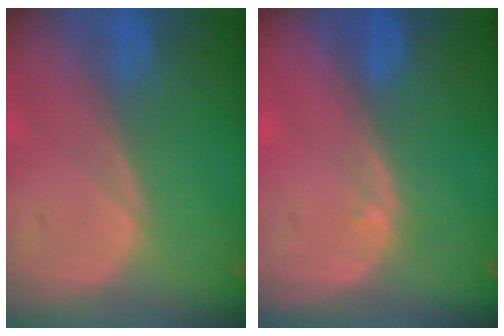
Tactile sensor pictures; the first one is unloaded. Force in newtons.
{"total": 0.8, "press": 0.6, "slide": 0.6}